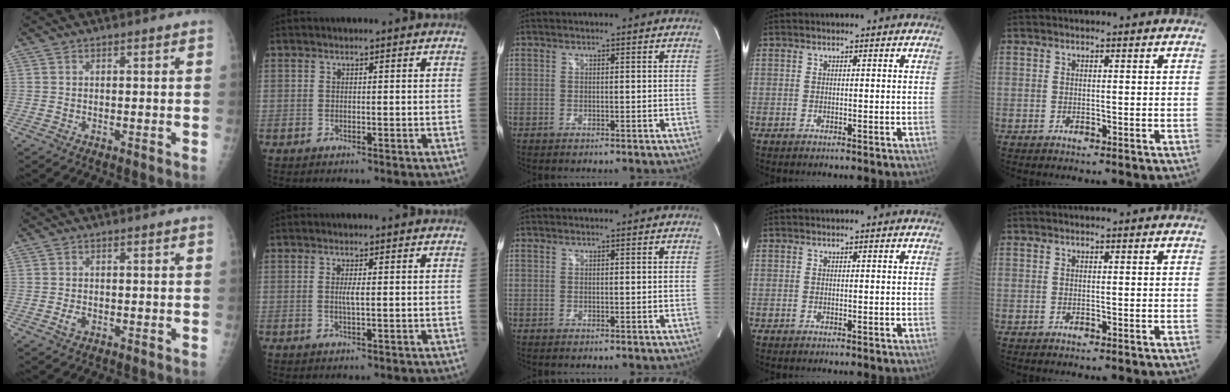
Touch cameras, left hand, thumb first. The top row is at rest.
{"thumb": {"total": 1.8, "force": [-0.6, 1.3, 1.2], "torque": [-0.020, 0.001, -0.010]}, "index": {"total": 1.5, "force": [0.1, 0.1, 1.5], "torque": [-0.034, -0.001, 0.002]}}